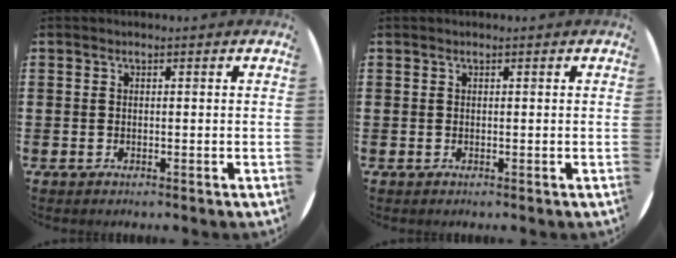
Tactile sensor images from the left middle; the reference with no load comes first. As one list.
[{"total": 0.0}]